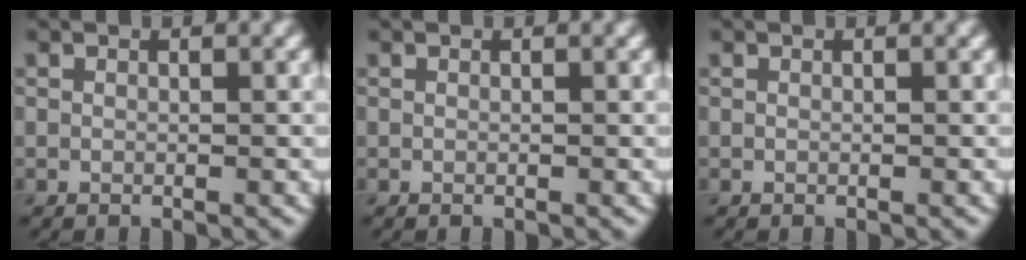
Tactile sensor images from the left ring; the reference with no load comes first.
{"total": 0.0}
{"total": 0.0}